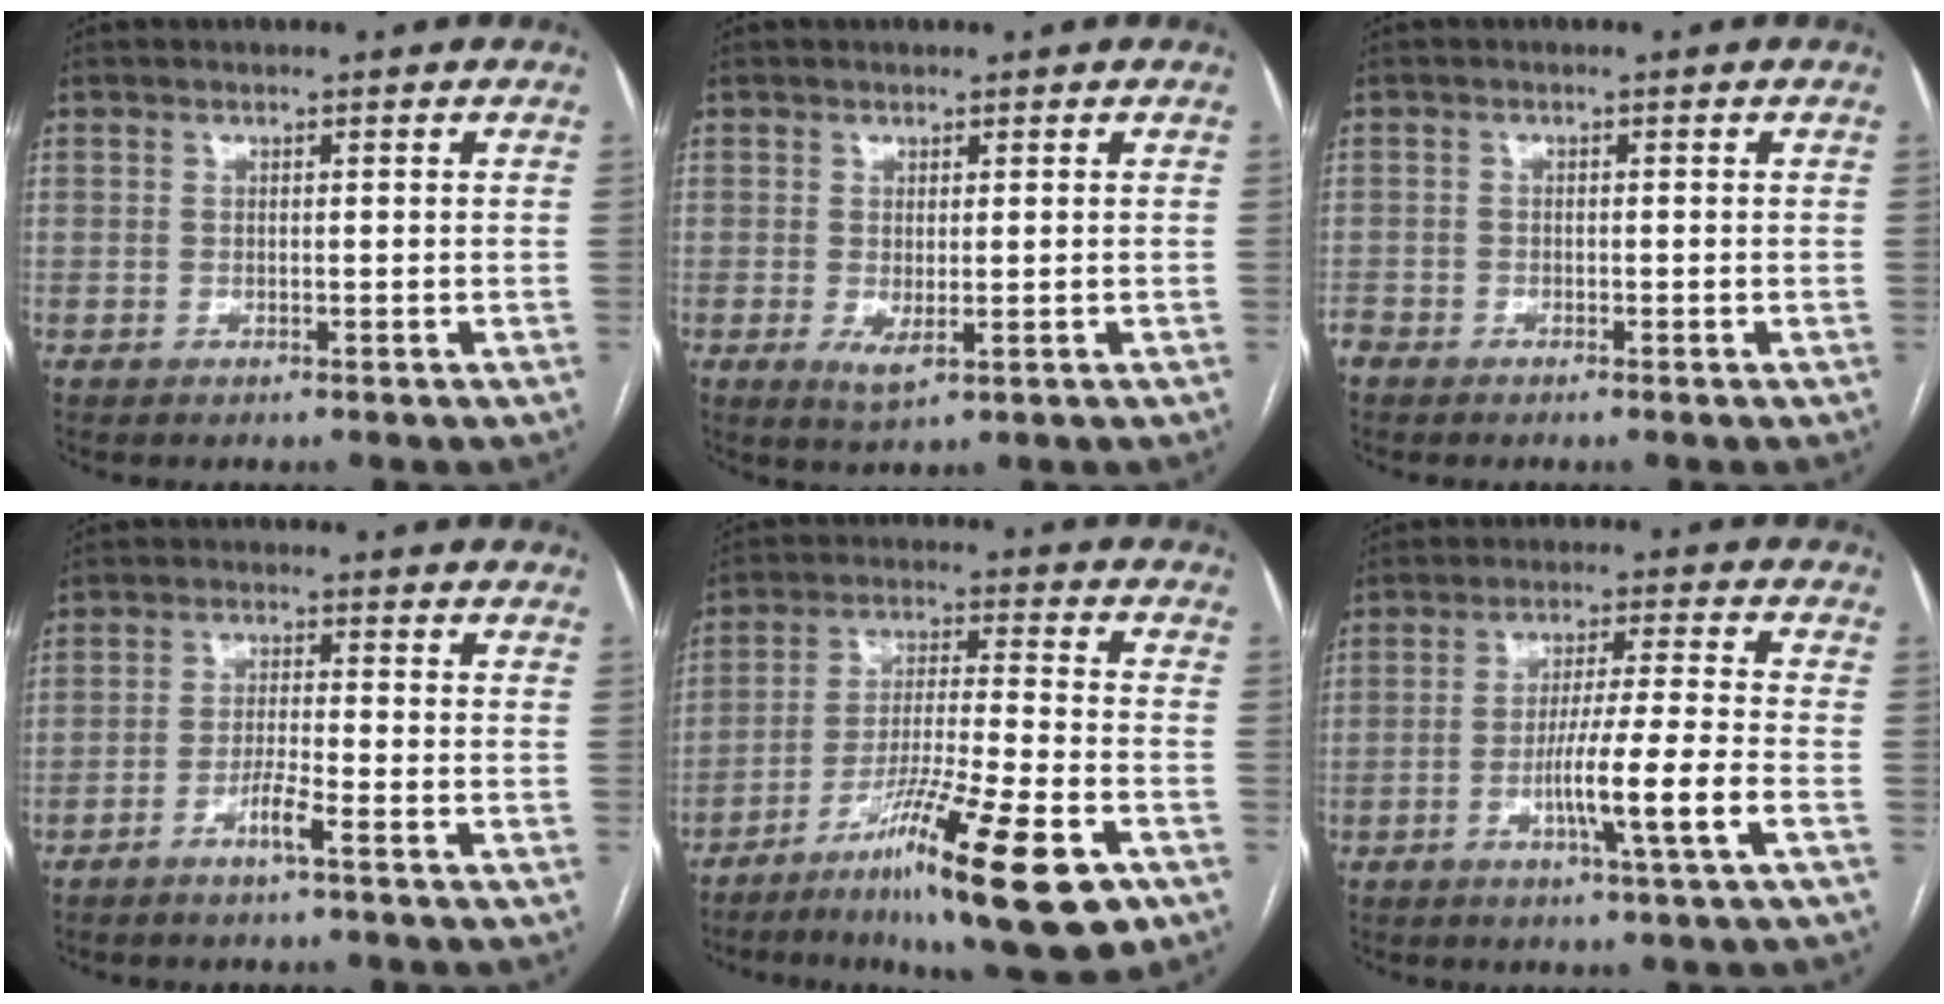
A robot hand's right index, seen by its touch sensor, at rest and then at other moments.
{"total": 2.7, "force": [-0.5, 0.9, 2.5], "torque": [-0.042, -0.009, 0.001]}
{"total": 1.7, "force": [-1.4, 1.0, 0.2], "torque": [-0.007, 0.001, -0.026]}
{"total": 3.4, "force": [-2.2, -0.4, 2.6], "torque": [-0.052, -0.003, -0.045]}
{"total": 18.3, "force": [-10.2, 1.5, 15.1], "torque": [-0.234, -0.031, -0.169]}
{"total": 9.4, "force": [-3.3, -1.4, 8.7], "torque": [-0.156, -0.010, -0.062]}